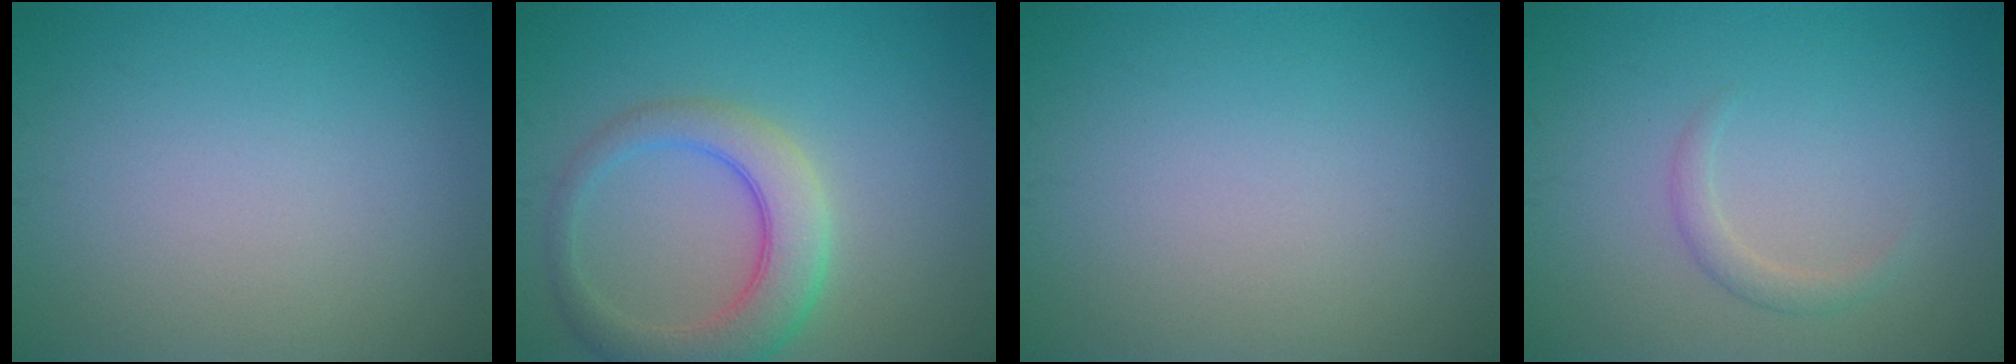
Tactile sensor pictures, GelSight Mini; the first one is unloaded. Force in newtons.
{"total": 5.4, "press": 5.4, "slide": 0.4}
{"total": 0.0}
{"total": 1.4, "press": 1.4, "slide": 0.1}